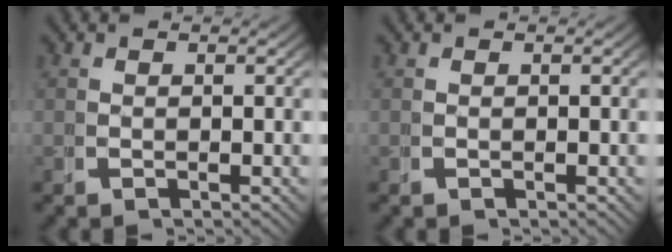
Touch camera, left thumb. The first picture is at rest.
{"total": 0.0}